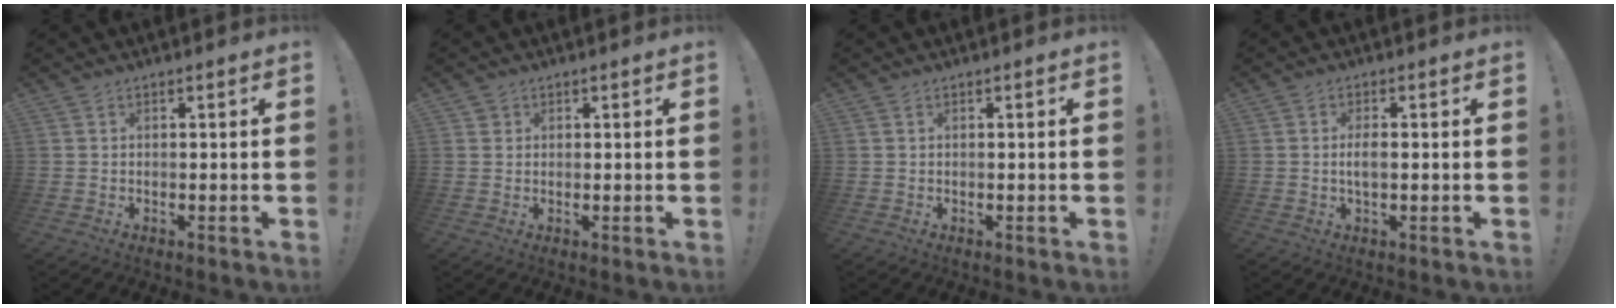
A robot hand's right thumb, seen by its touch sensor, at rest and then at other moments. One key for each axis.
{"total": 1.5, "fx": 0.8, "fy": 1.2, "fz": 0.2, "tx": -0.002, "ty": 0.001, "tz": 0.014}
{"total": 0.0}
{"total": 3.2, "fx": -0.4, "fy": 1.0, "fz": 3.0, "tx": -0.056, "ty": -0.001, "tz": -0.010}